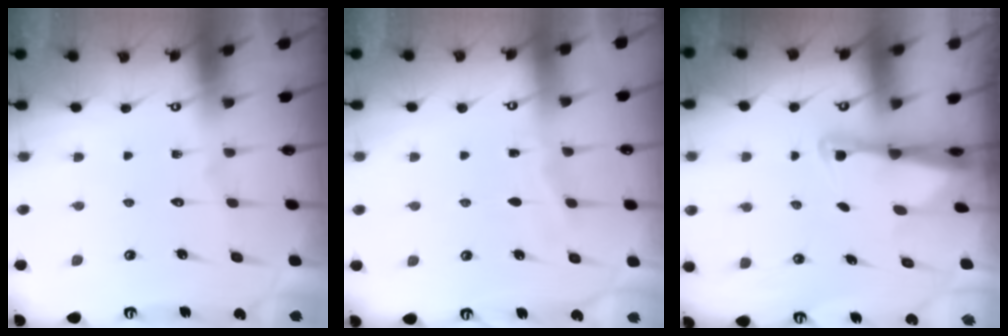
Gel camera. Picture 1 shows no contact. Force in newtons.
{"total": 2.9, "press": 2.9, "slide": 0.1}
{"total": 2.4, "press": 2.3, "slide": 0.5}